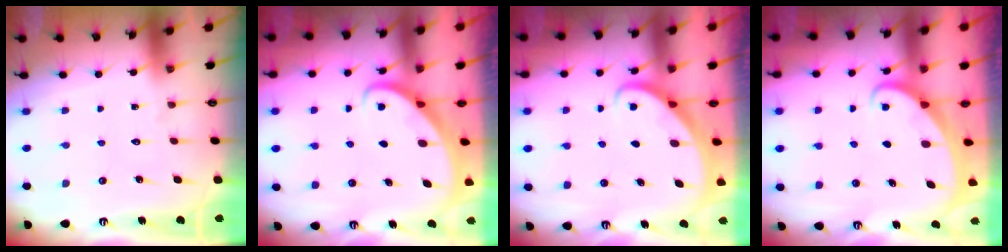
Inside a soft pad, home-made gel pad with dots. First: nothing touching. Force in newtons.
{"total": 2.8, "press": 2.8, "slide": 0.3}
{"total": 2.6, "press": 2.6, "slide": 0.3}
{"total": 1.6, "press": 1.6, "slide": 0.1}